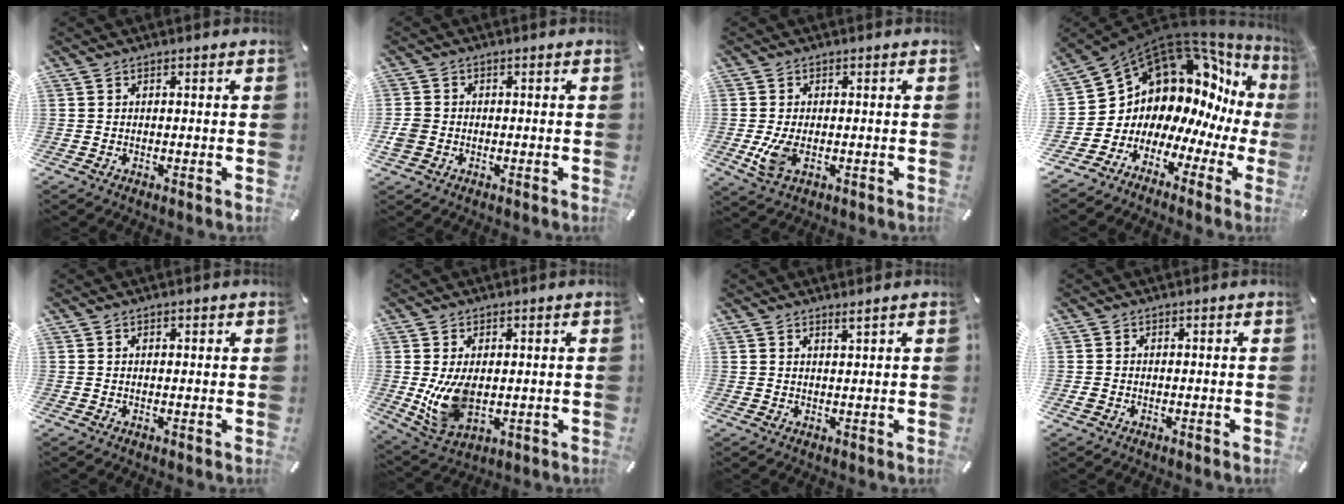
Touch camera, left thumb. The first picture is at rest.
{"total": 3.2, "force": [-0.9, 2.8, 1.1], "torque": [-0.017, 0.008, -0.016]}
{"total": 5.5, "force": [-0.9, 3.1, 4.4], "torque": [-0.098, -0.010, -0.019]}
{"total": 13.0, "force": [6.4, 10.2, 5.0], "torque": [-0.081, -0.087, 0.125]}
{"total": 0.8, "force": [0.4, 0.5, 0.5], "torque": [-0.010, 0.004, 0.006]}
{"total": 9.4, "force": [0.1, 6.0, 7.2], "torque": [-0.155, -0.012, 0.001]}
{"total": 1.7, "force": [1.6, -0.1, 0.6], "torque": [-0.014, -0.002, 0.029]}
{"total": 1.0, "force": [-0.2, 1.0, 0.0], "torque": [0.002, 0.005, -0.007]}